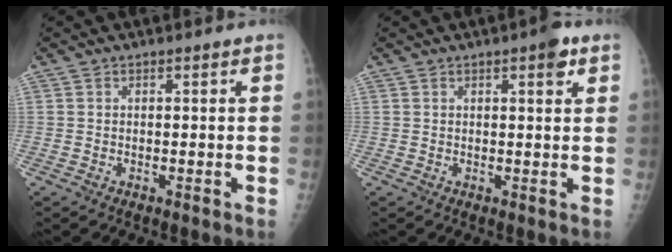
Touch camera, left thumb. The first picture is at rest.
{"total": 3.3, "force": [1.8, 1.0, 2.6], "torque": [-0.029, -0.005, 0.020]}